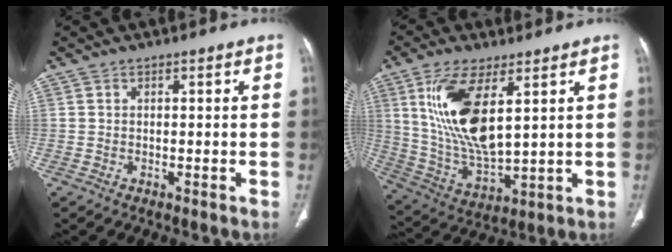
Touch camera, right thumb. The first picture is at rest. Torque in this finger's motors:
{"motor_torque": [2.08, 2.93, 1.51, 0.49, 0.59]}